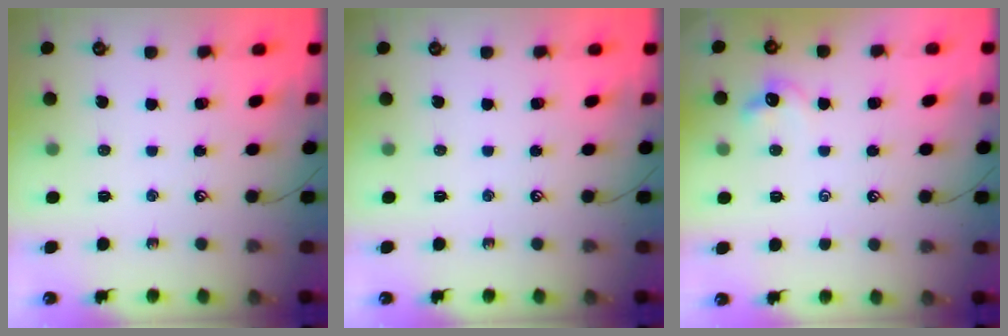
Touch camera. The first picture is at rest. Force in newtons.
{"total": 0.0}
{"total": 2.5, "press": 2.4, "slide": 0.6}